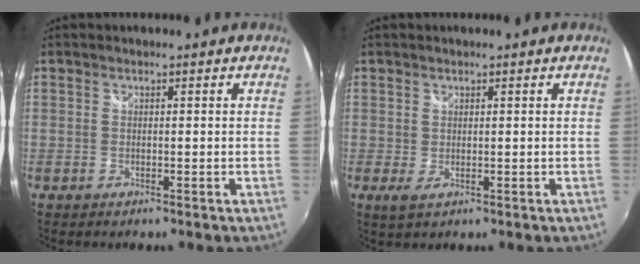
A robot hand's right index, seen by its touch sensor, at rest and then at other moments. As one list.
[{"total": 1.8, "force": [0.5, 1.2, 1.3], "torque": [-0.021, -0.004, 0.009]}]